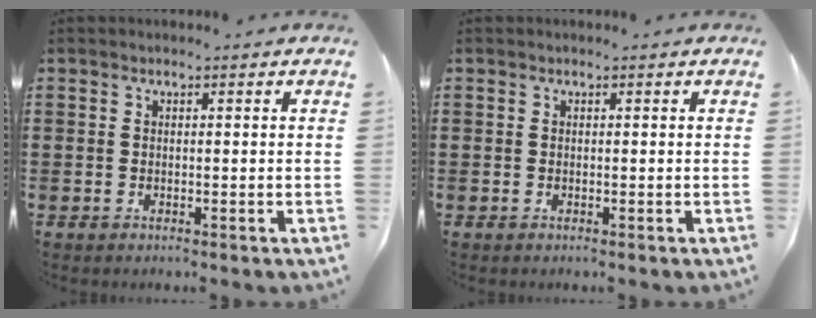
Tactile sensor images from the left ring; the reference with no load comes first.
{"total": 0.0}